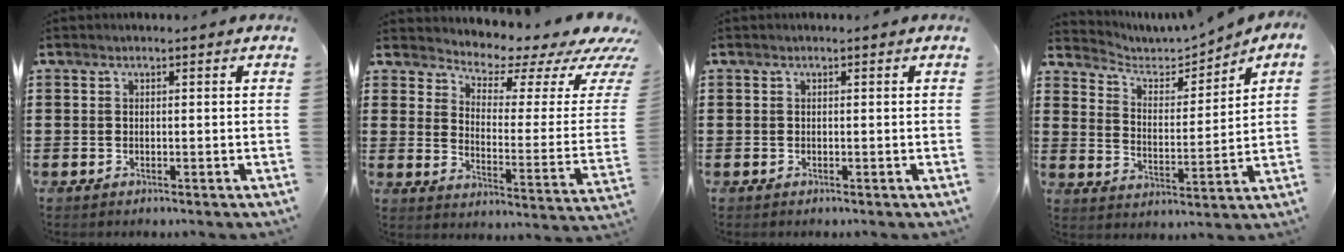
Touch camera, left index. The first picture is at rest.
{"total": 3.5, "force": [3.0, 1.2, 1.3], "torque": [-0.032, -0.035, 0.040]}
{"total": 0.0}
{"total": 3.5, "force": [3.2, 1.4, 0.7], "torque": [-0.040, -0.019, 0.047]}